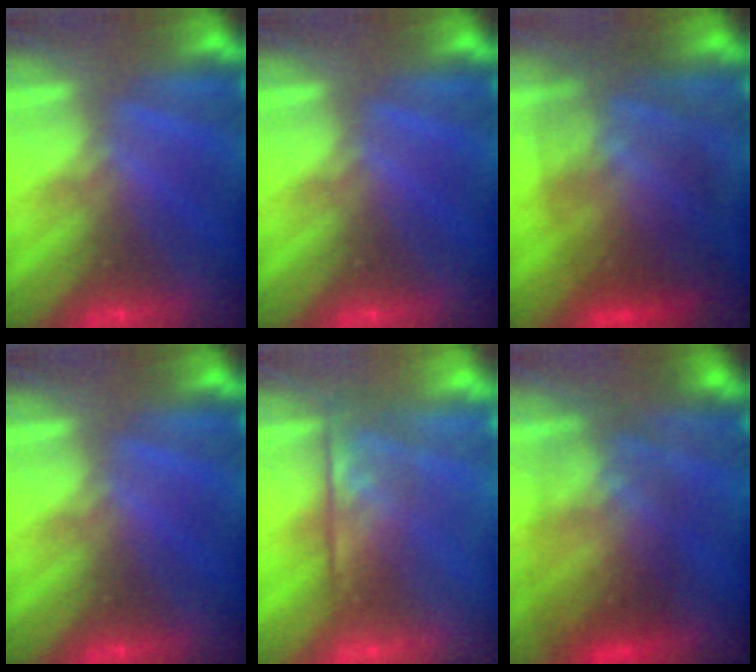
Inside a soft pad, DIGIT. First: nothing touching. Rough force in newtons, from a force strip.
{"total": 0.0}
{"total": 7.1}
{"total": 0.0}
{"total": 4.4}
{"total": 2.8}